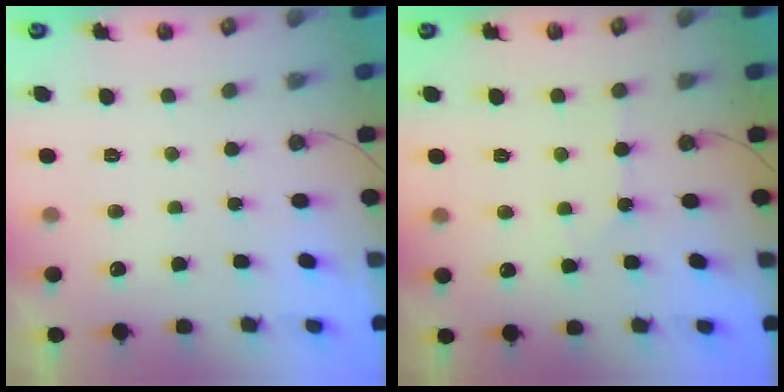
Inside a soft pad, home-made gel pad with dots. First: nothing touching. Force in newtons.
{"total": 2.8, "press": 2.7, "slide": 0.5}